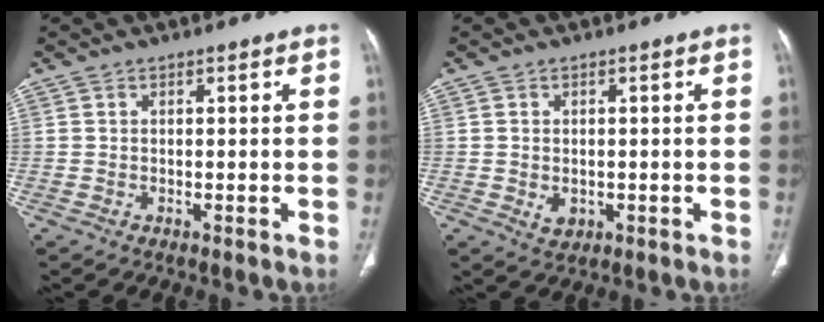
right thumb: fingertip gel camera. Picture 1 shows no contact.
{"total": 2.7, "force": [-0.4, 2.1, 1.7], "torque": [-0.023, -0.002, 0.002]}